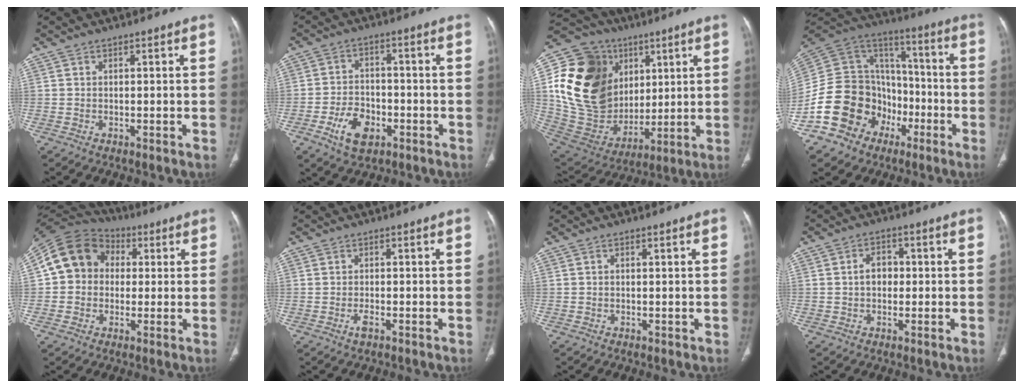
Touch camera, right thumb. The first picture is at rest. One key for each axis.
{"total": 8.2, "fx": -3.7, "fy": 5.2, "fz": 5.1, "tx": -0.076, "ty": 0.021, "tz": -0.060}
{"total": 27.8, "fx": 6.8, "fy": 21.3, "fz": 16.5, "tx": -0.301, "ty": 0.007, "tz": 0.142}
{"total": 22.0, "fx": -8.6, "fy": 17.5, "fz": 10.1, "tx": -0.157, "ty": 0.088, "tz": -0.145}
{"total": 13.2, "fx": 1.8, "fy": 11.3, "fz": 6.5, "tx": -0.106, "ty": 0.027, "tz": 0.022}
{"total": 1.4, "fx": -0.7, "fy": 0.4, "fz": 1.1, "tx": -0.025, "ty": -0.002, "tz": -0.014}
{"total": 0.0}
{"total": 4.1, "fx": 0.0, "fy": 3.1, "fz": 2.7, "tx": -0.031, "ty": 0.012, "tz": -0.005}